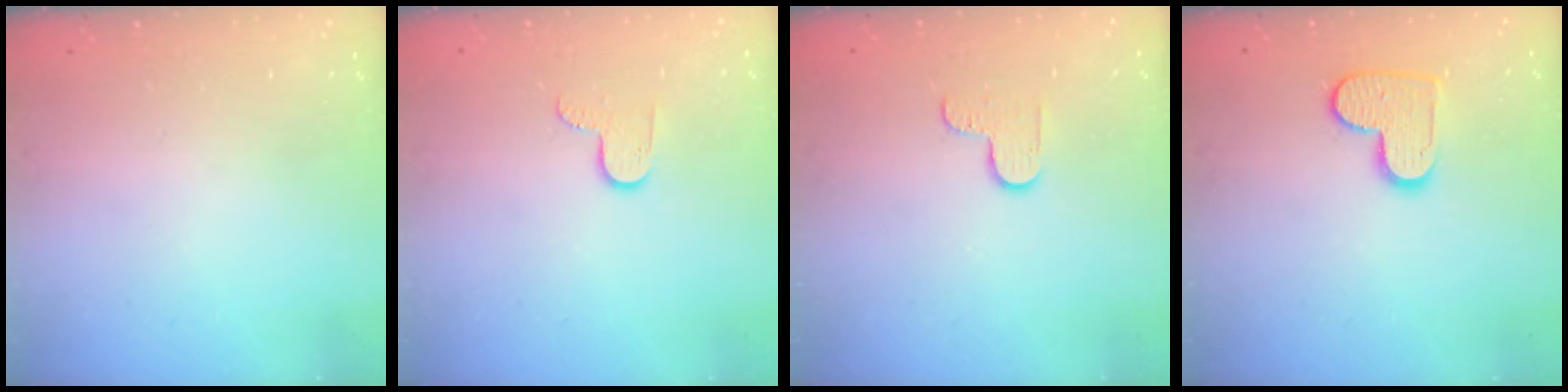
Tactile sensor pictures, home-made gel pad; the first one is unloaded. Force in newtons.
{"total": 5.2, "press": 5.2, "slide": 0.5}
{"total": 5.4, "press": 5.4, "slide": 0.5}
{"total": 9.7, "press": 9.7, "slide": 0.5}